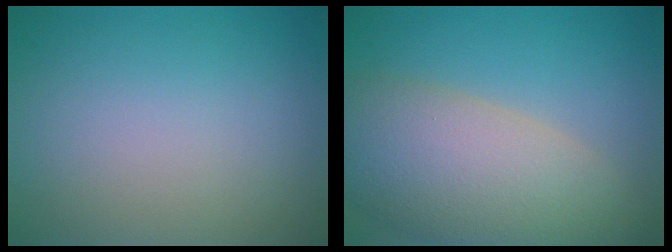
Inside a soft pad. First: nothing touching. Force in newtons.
{"total": 9.9, "press": 9.9, "slide": 1.0}